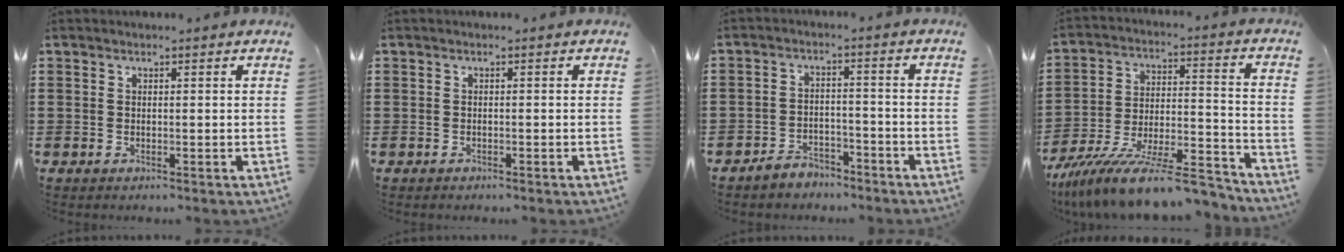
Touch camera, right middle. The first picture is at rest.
{"total": 0.7, "force": [-0.6, 0.3, 0.1], "torque": [-0.001, 0.001, -0.013]}
{"total": 3.9, "force": [-3.7, 1.1, 0.1], "torque": [-0.007, 0.006, -0.078]}
{"total": 14.8, "force": [-12.6, 1.7, 7.7], "torque": [-0.118, 0.038, -0.228]}